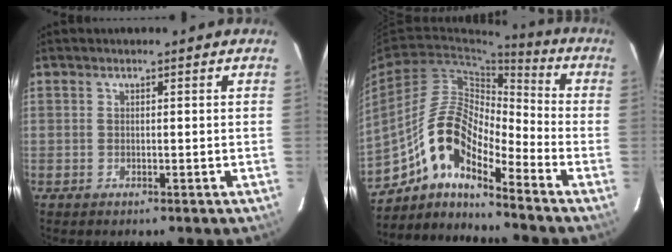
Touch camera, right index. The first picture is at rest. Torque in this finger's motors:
{"motor_torque": [1.09, -1.04, 0.73, 0.20]}